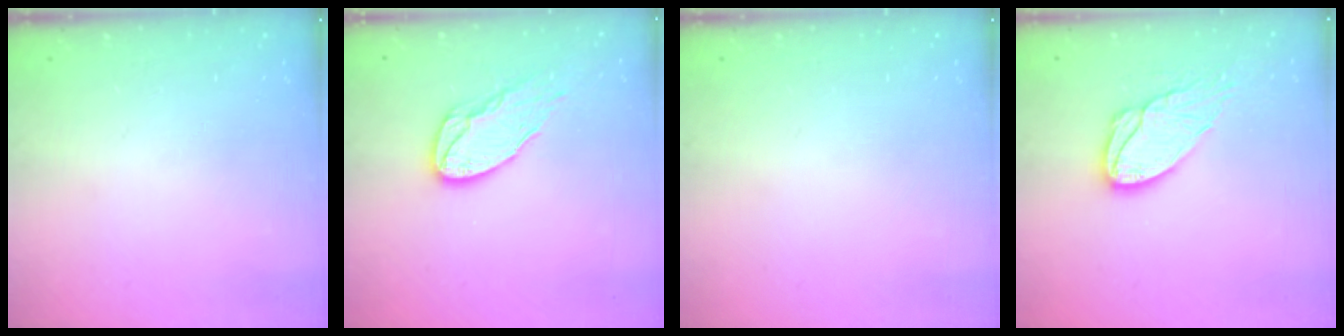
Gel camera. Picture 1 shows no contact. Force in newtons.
{"total": 11.3, "press": 11.3, "slide": 0.9}
{"total": 0.0}
{"total": 11.7, "press": 11.6, "slide": 0.9}